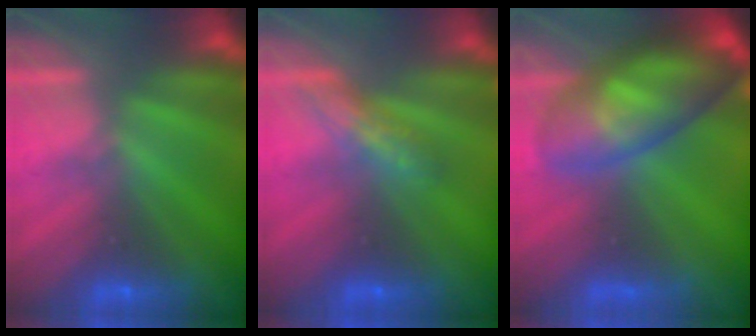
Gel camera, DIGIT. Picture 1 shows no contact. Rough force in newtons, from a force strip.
{"total": 2.4}
{"total": 11.6}